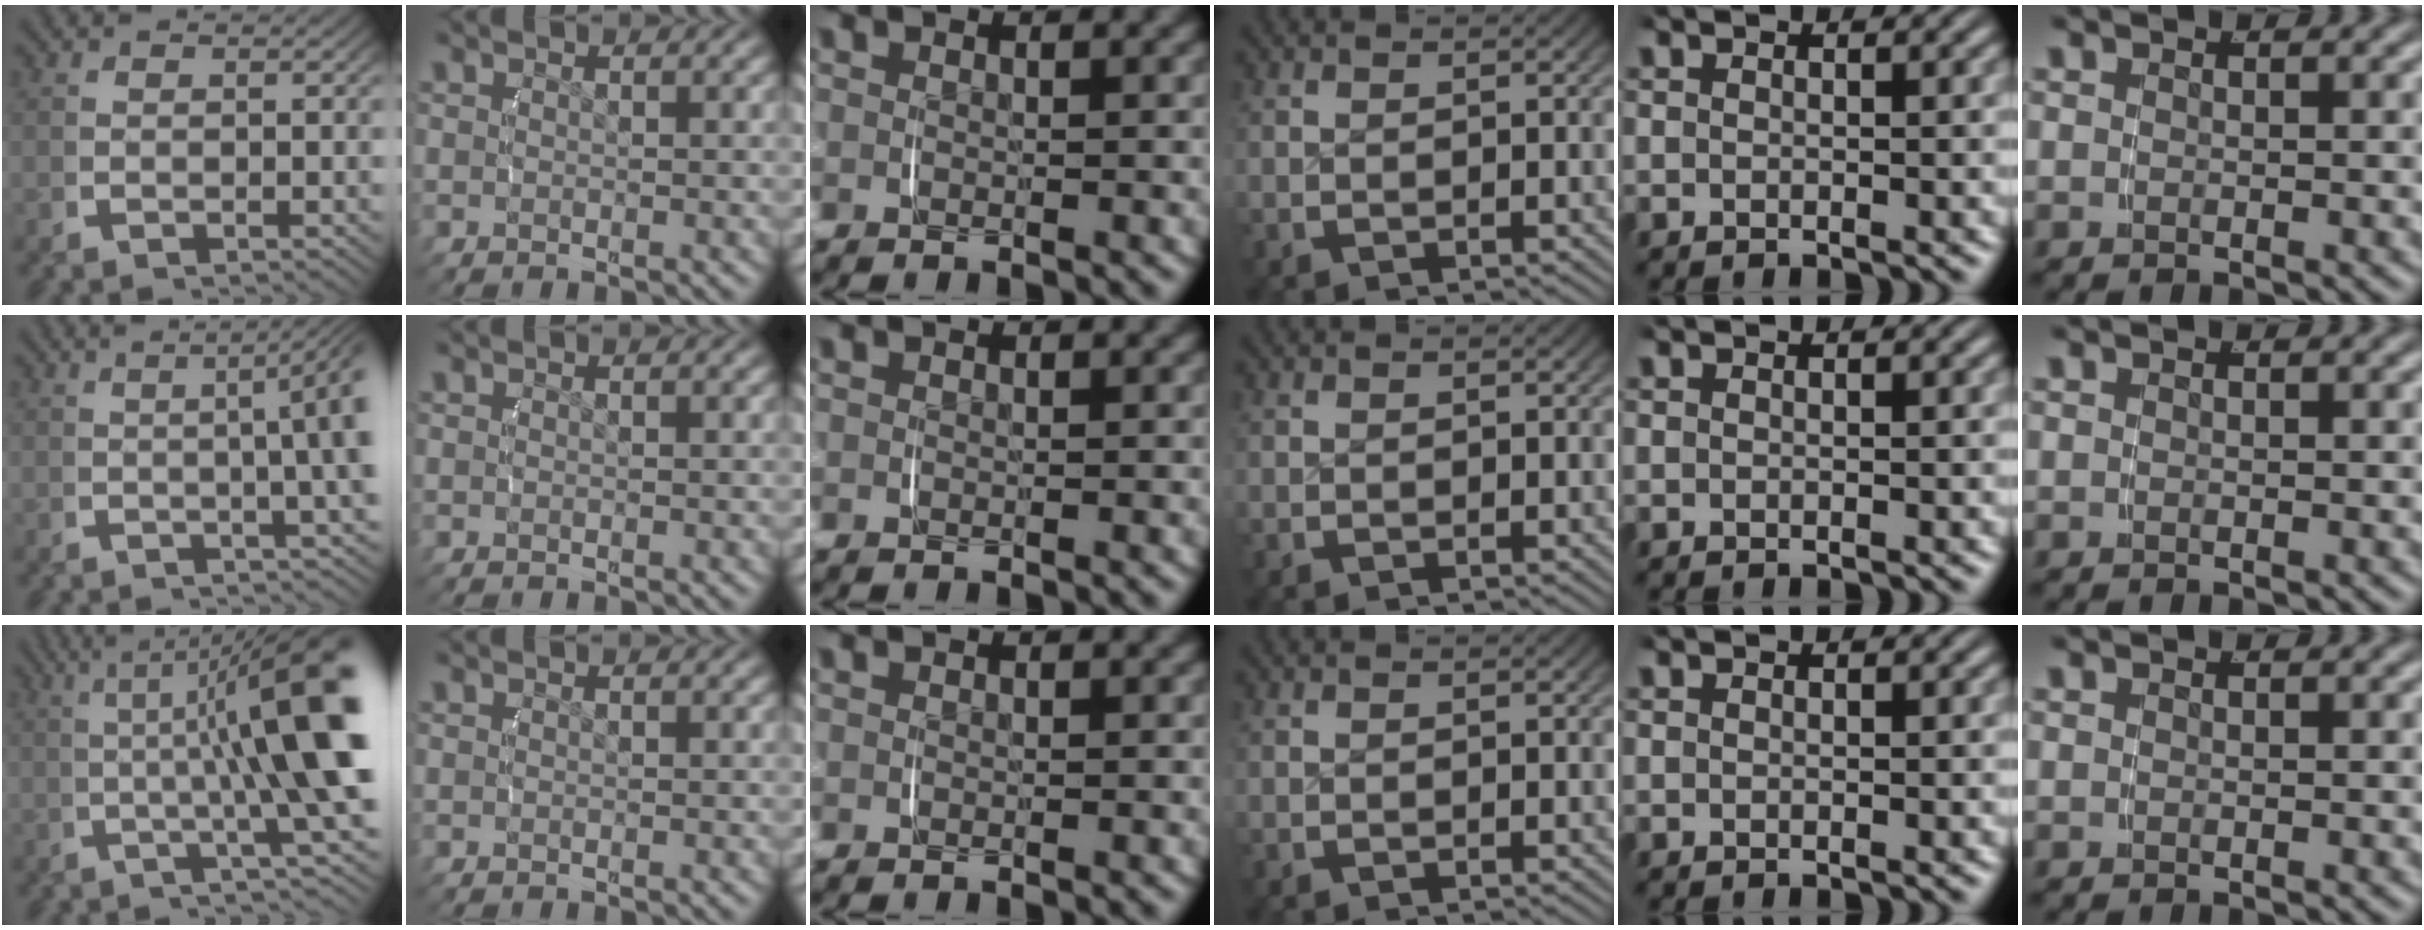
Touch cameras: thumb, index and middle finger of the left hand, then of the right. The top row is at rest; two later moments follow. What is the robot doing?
{"motion": "lift_and_place", "object": "camera"}